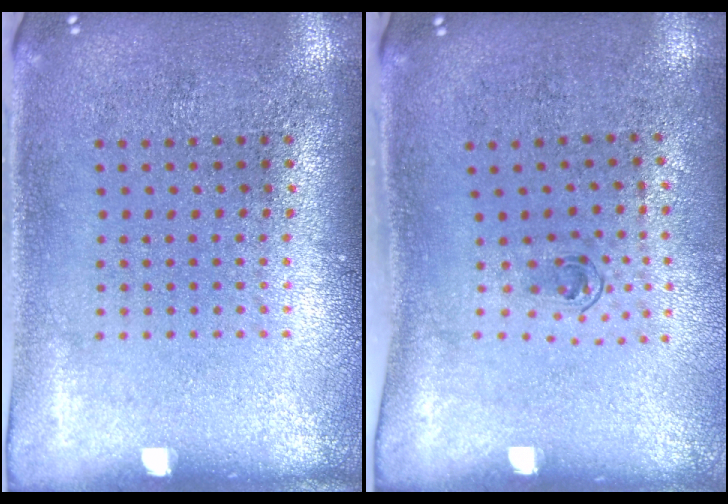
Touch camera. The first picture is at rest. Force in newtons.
{"total": 0.6, "press": 0.4, "slide": 0.5}